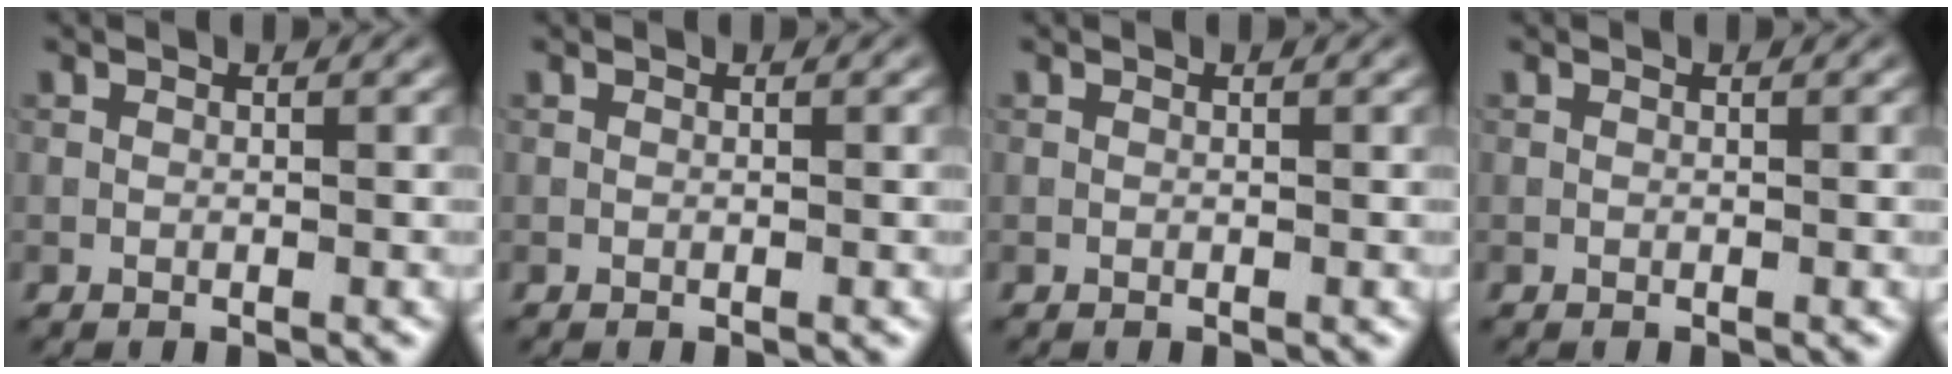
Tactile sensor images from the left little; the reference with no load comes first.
{"total": 0.0}
{"total": 0.0}
{"total": 0.0}